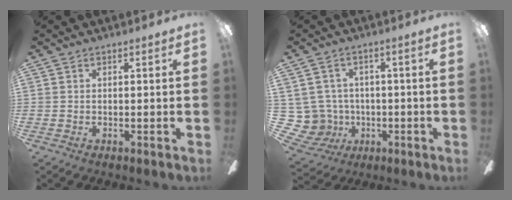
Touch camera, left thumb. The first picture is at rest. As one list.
[{"total": 7.9, "force": [0.3, 7.8, 1.4], "torque": [-0.084, -0.002, 0.013]}]